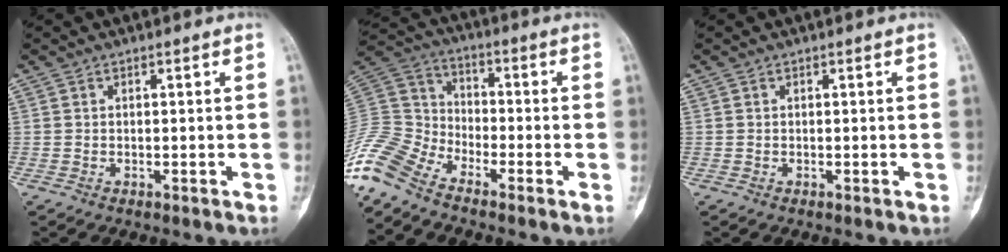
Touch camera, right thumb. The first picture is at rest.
{"total": 12.3, "force": [-9.9, 5.2, 5.3], "torque": [-0.120, 0.054, -0.210]}
{"total": 0.0}